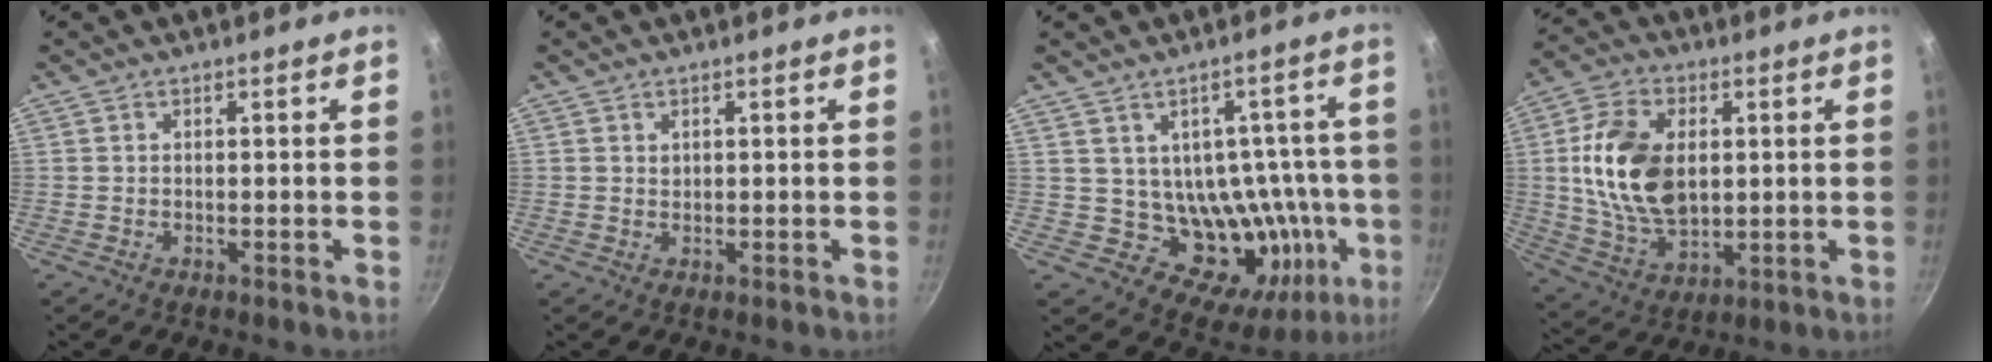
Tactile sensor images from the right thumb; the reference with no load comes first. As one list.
[{"total": 0.7, "force": [0.4, 0.5, 0.2], "torque": [-0.003, 0.000, 0.007]}, {"total": 17.8, "force": [-1.3, 13.5, 11.6], "torque": [-0.100, -0.005, 0.002]}, {"total": 16.7, "force": [1.9, 10.7, 12.6], "torque": [-0.219, -0.005, 0.041]}]